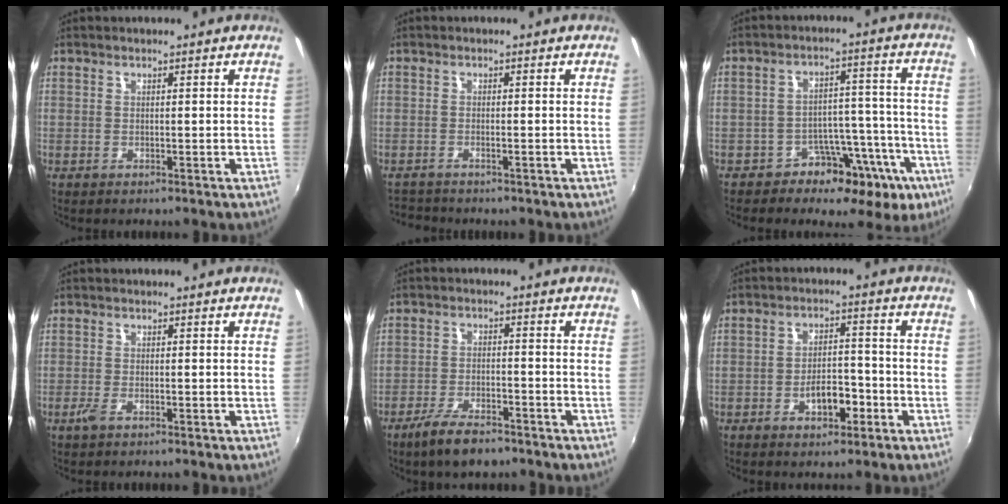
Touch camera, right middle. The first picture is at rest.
{"total": 2.3, "force": [-2.3, 0.1, 0.5], "torque": [-0.020, -0.003, -0.044]}
{"total": 13.2, "force": [-7.8, 8.2, 6.8], "torque": [-0.076, 0.021, -0.098]}
{"total": 2.0, "force": [-1.2, 0.6, 1.4], "torque": [-0.034, -0.004, -0.024]}
{"total": 7.5, "force": [-5.6, 2.2, 4.4], "torque": [-0.102, -0.009, -0.099]}
{"total": 5.5, "force": [-2.6, 2.6, 4.1], "torque": [-0.068, 0.009, -0.031]}